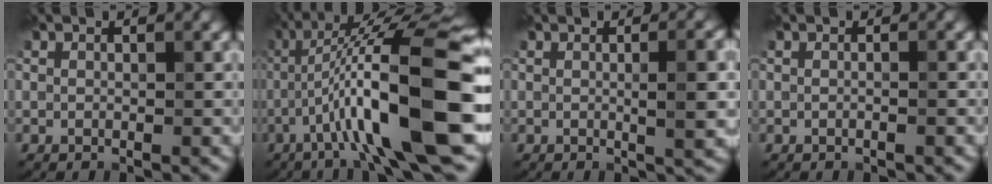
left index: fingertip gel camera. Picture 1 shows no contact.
{"total": 13.9, "force": [-2.9, 2.4, 13.4], "torque": [-0.213, 0.025, -0.043]}
{"total": 4.6, "force": [0.2, 1.1, 4.5], "torque": [-0.056, 0.006, 0.001]}
{"total": 0.7, "force": [-0.1, 0.2, 0.7], "torque": [-0.009, -0.010, -0.008]}